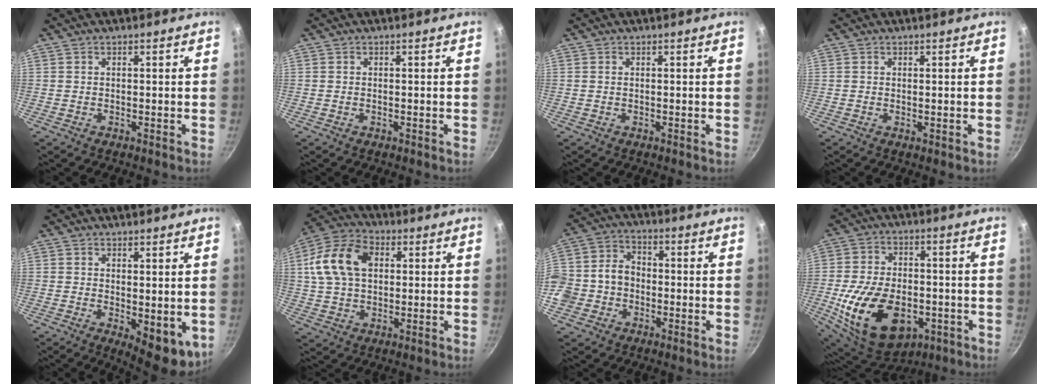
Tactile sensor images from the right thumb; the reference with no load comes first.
{"total": 0.0}
{"total": 0.0}
{"total": 0.5, "force": [0.2, 0.1, 0.5], "torque": [-0.007, -0.004, 0.001]}
{"total": 8.1, "force": [-0.1, 3.6, 7.2], "torque": [-0.077, -0.015, 0.009]}
{"total": 14.0, "force": [3.0, 9.6, 9.7], "torque": [-0.165, 0.014, 0.042]}
{"total": 12.7, "force": [-2.7, 10.6, 6.4], "torque": [-0.117, 0.041, -0.060]}
{"total": 21.7, "force": [-5.7, 13.9, 15.6], "torque": [-0.265, 0.013, -0.079]}